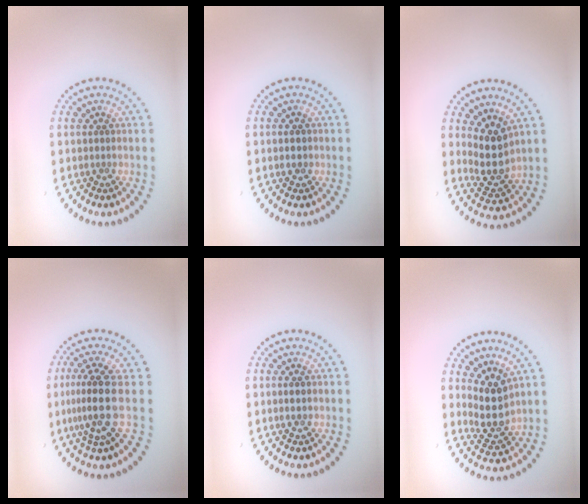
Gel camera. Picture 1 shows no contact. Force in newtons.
{"total": 1.4, "press": 1.4, "slide": 0.0}
{"total": 3.6, "press": 2.9, "slide": 2.2}
{"total": 4.0, "press": 3.1, "slide": 2.5}
{"total": 1.4, "press": 1.4, "slide": 0.1}
{"total": 3.6, "press": 2.9, "slide": 2.2}